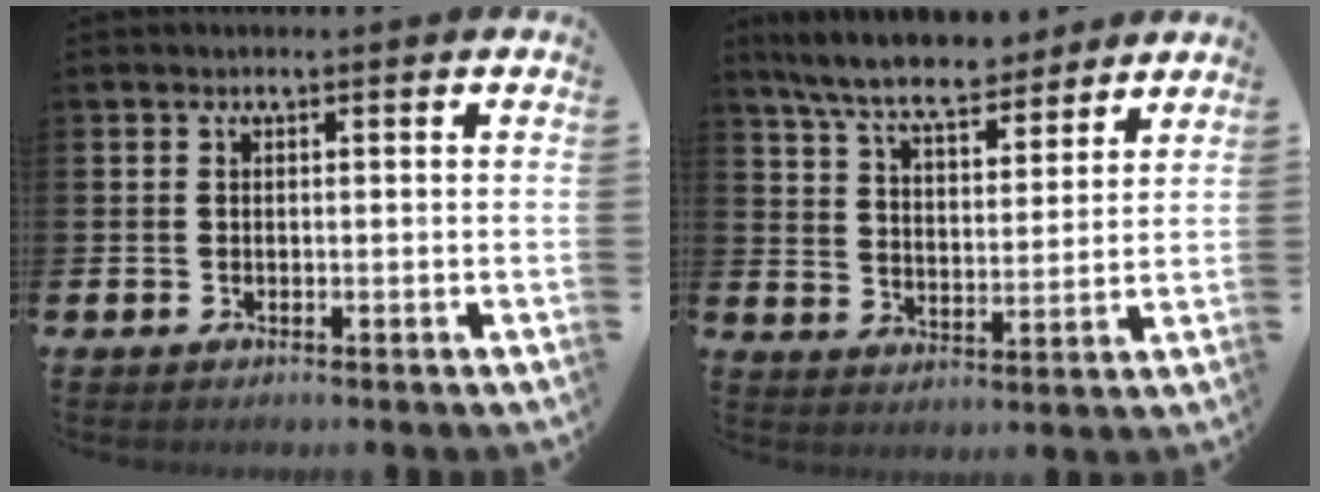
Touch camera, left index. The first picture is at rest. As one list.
[{"total": 8.8, "force": [8.1, 1.6, 3.0], "torque": [-0.077, -0.043, 0.146]}]